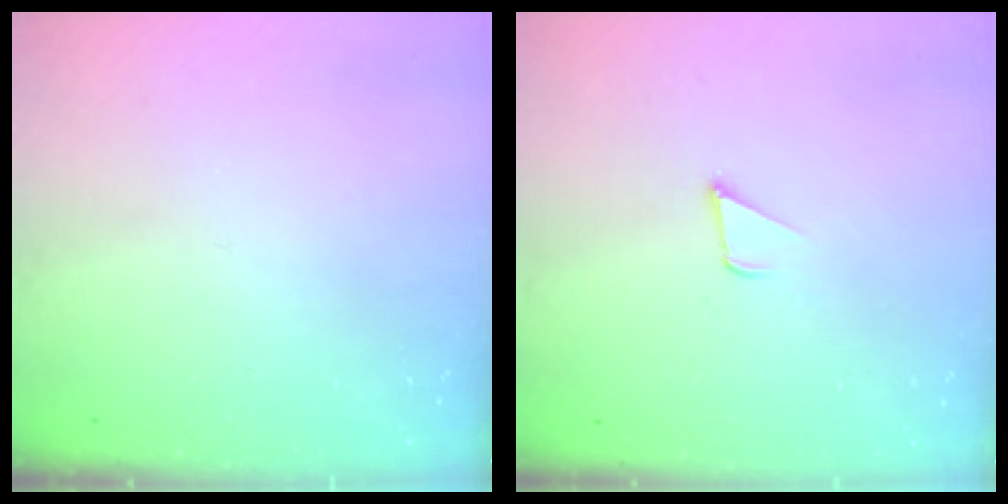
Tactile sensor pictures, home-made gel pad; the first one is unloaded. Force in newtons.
{"total": 1.7, "press": 1.7, "slide": 0.1}